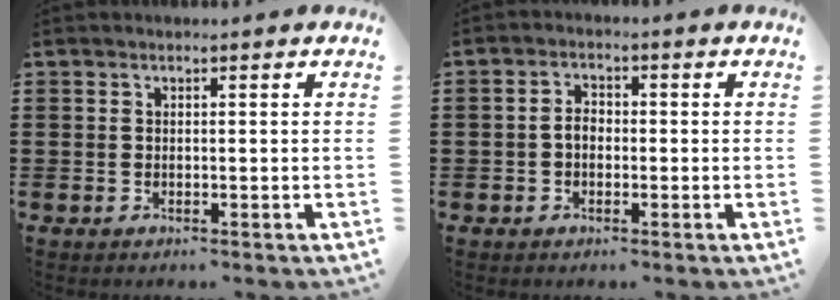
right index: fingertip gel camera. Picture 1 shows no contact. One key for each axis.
{"total": 2.5, "fx": -0.5, "fy": 1.7, "fz": 1.8, "tx": -0.042, "ty": 0.001, "tz": -0.014}